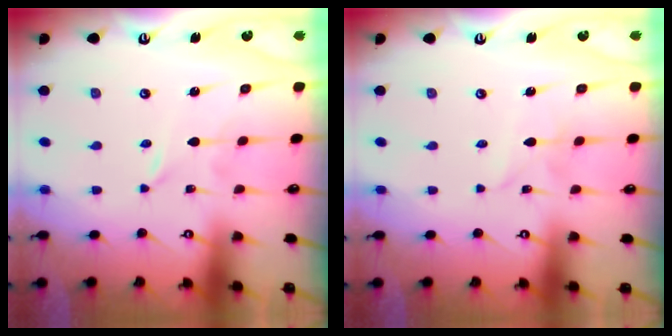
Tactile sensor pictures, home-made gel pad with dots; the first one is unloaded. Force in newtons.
{"total": 2.0, "press": 1.9, "slide": 0.2}